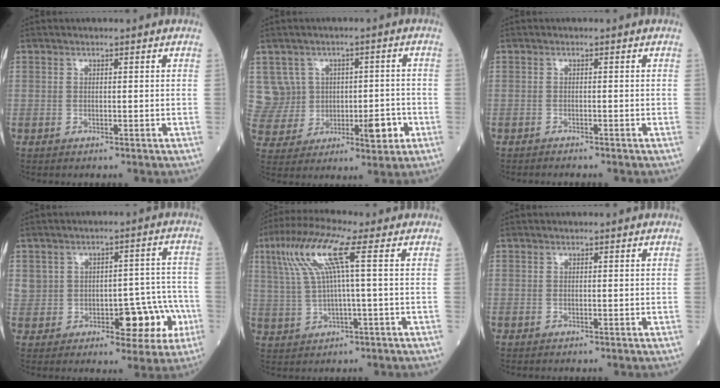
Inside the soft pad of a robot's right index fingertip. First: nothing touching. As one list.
[{"total": 8.8, "force": [0.7, 8.3, 2.8], "torque": [-0.035, 0.044, 0.038]}, {"total": 1.0, "force": [-1.0, 0.0, 0.3], "torque": [-0.006, 0.000, -0.012]}, {"total": 8.8, "force": [-1.4, 5.9, 6.3], "torque": [-0.058, 0.029, 0.001]}, {"total": 9.5, "force": [3.2, 0.0, 8.9], "torque": [-0.194, 0.025, 0.067]}, {"total": 0.0}]